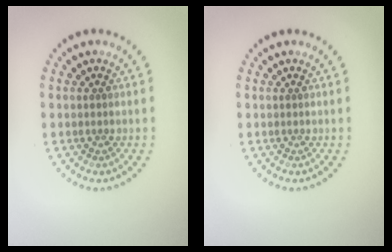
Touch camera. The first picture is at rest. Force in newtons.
{"total": 0.0}